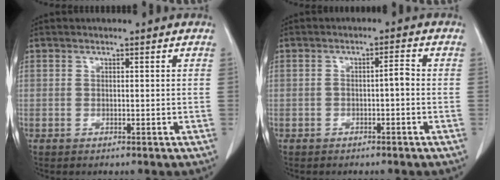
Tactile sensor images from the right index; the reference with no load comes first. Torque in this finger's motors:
{"motor_torque": [0.26, -0.21, 0.10, 0.03]}